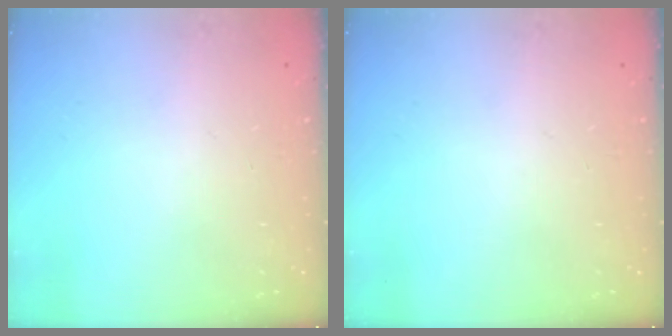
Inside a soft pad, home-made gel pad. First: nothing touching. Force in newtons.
{"total": 0.0}